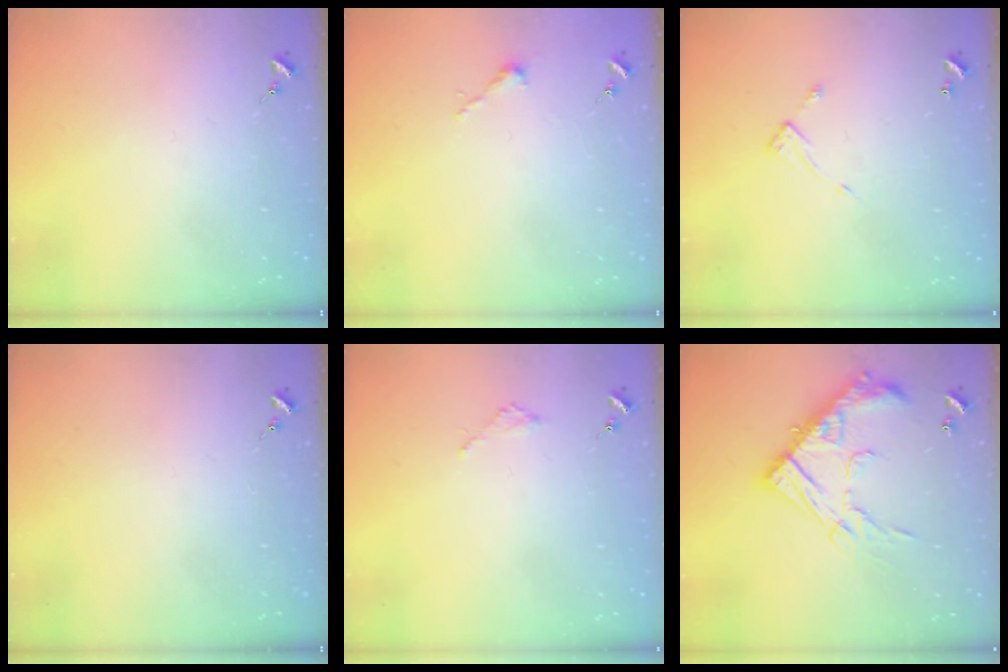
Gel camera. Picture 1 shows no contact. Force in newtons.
{"total": 2.5, "press": 2.5, "slide": 0.2}
{"total": 5.5, "press": 5.5, "slide": 0.2}
{"total": 0.0}
{"total": 2.1, "press": 2.1, "slide": 0.2}
{"total": 21.7, "press": 21.6, "slide": 1.9}